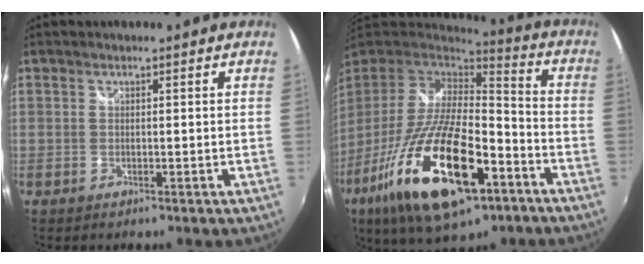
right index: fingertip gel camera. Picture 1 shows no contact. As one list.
[{"total": 28.6, "force": [-14.2, 10.7, 22.4], "torque": [-0.431, -0.053, -0.240]}]